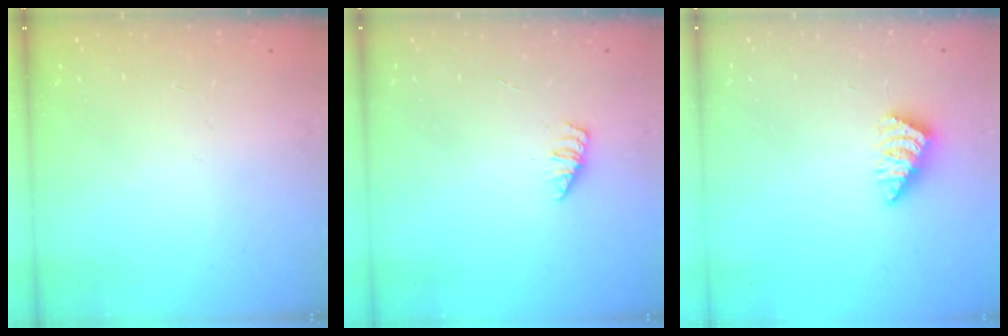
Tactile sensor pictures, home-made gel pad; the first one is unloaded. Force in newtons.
{"total": 1.3, "press": 1.3, "slide": 0.2}
{"total": 2.8, "press": 2.7, "slide": 0.5}